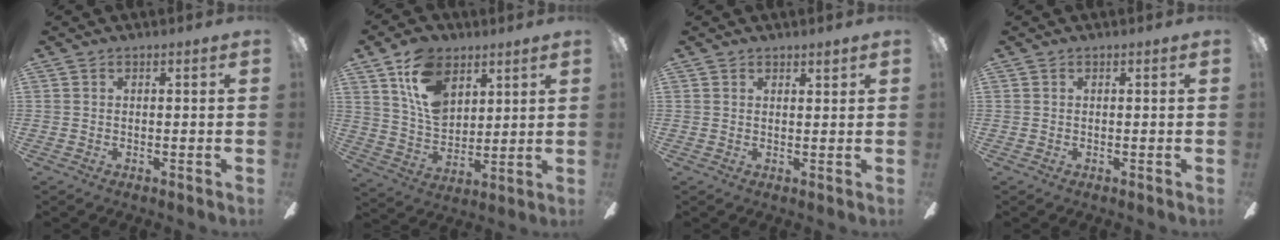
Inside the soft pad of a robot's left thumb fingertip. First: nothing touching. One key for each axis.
{"total": 13.8, "fx": 7.2, "fy": 9.1, "fz": 7.5, "tx": -0.141, "ty": -0.018, "tz": 0.137}
{"total": 1.8, "fx": 1.6, "fy": 0.8, "fz": 0.2, "tx": 0.004, "ty": -0.006, "tz": 0.030}
{"total": 0.0}